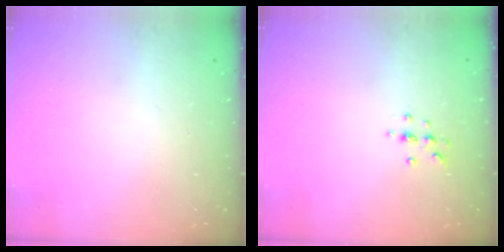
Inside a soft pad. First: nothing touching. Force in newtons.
{"total": 3.7, "press": 3.7, "slide": 0.5}